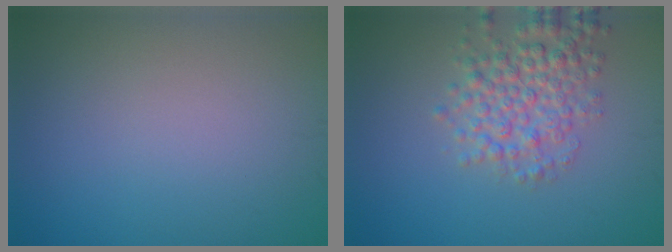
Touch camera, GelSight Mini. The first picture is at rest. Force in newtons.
{"total": 4.4, "press": 4.4, "slide": 0.1}